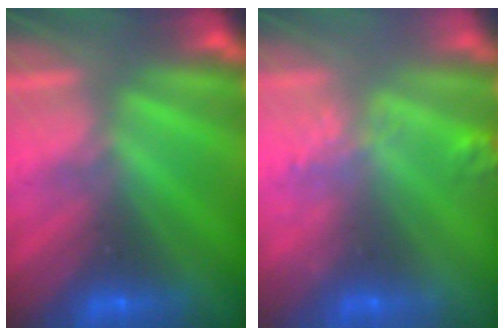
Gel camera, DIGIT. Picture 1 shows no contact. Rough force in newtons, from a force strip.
{"total": 2.8}